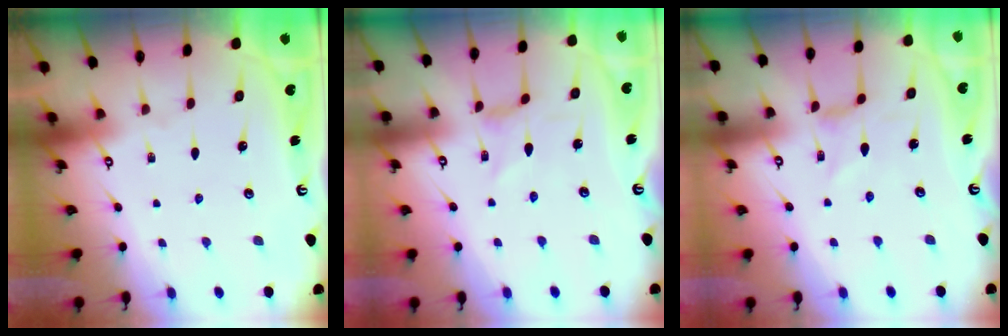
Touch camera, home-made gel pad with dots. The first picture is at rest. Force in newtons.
{"total": 0.0}
{"total": 0.0}